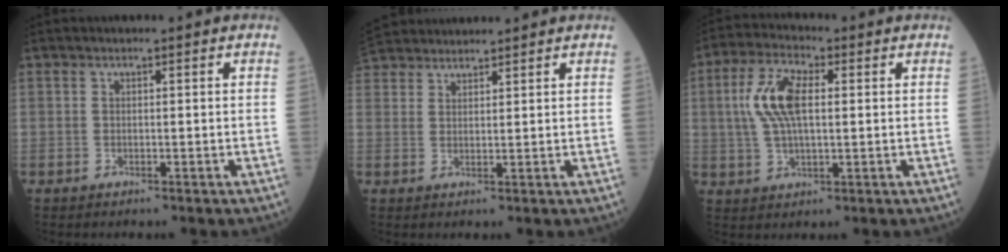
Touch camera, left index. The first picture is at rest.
{"total": 7.3, "force": [6.9, 1.8, 1.6], "torque": [-0.034, 0.038, 0.129]}
{"total": 8.6, "force": [1.3, 3.2, 7.9], "torque": [-0.179, 0.015, 0.025]}